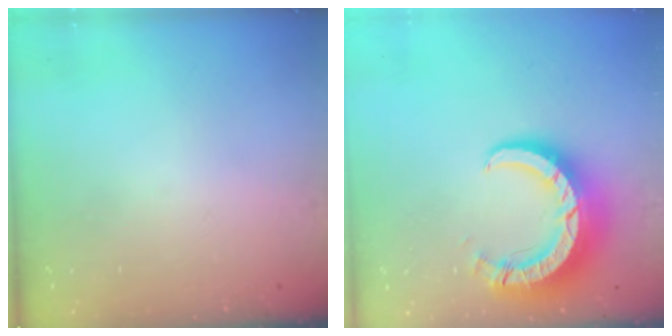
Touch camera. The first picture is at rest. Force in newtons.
{"total": 11.5, "press": 11.5, "slide": 1.1}